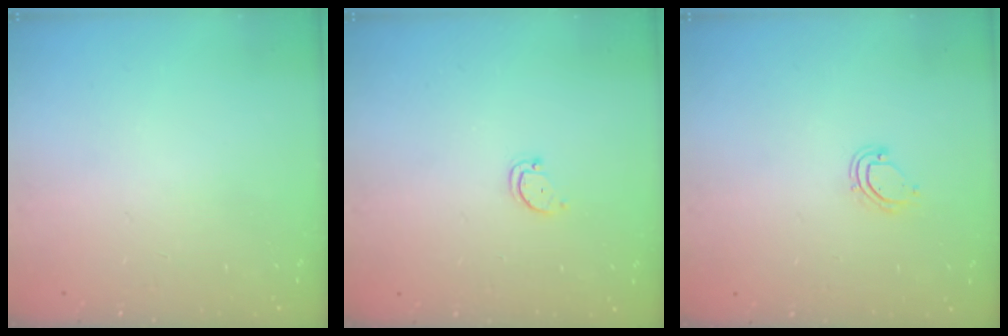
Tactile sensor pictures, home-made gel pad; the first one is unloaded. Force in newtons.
{"total": 2.3, "press": 2.3, "slide": 0.4}
{"total": 5.2, "press": 5.2, "slide": 0.4}